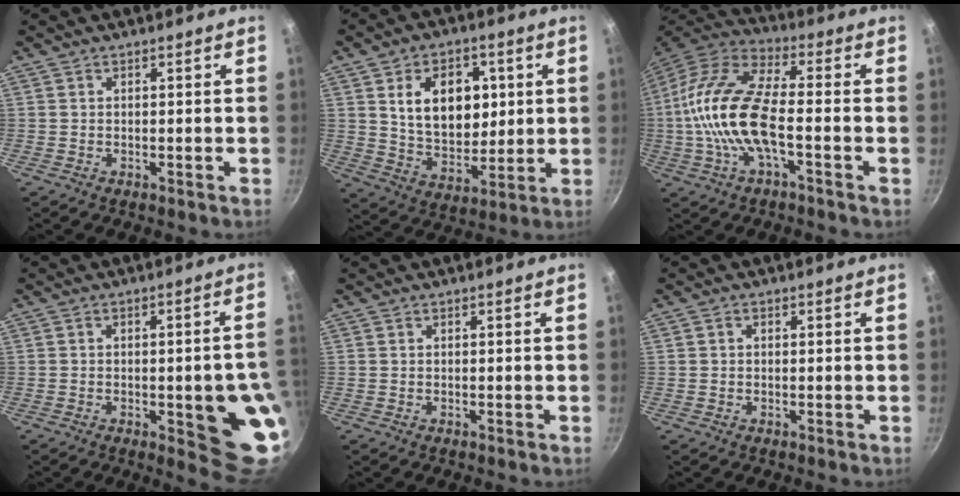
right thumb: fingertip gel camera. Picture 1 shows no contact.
{"total": 15.2, "force": [3.8, 10.5, 10.3], "torque": [-0.119, -0.017, 0.069]}
{"total": 17.0, "force": [-2.5, 6.6, 15.4], "torque": [-0.304, 0.036, -0.064]}
{"total": 13.9, "force": [-2.8, 4.2, 13.0], "torque": [-0.110, 0.011, -0.031]}
{"total": 0.0}
{"total": 0.8, "force": [0.1, 0.6, 0.4], "torque": [-0.006, 0.006, 0.001]}